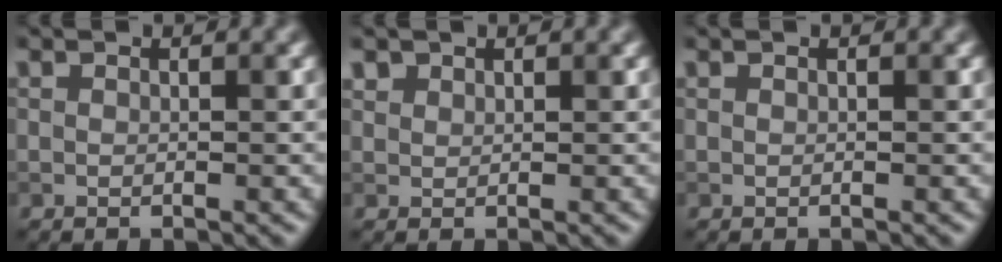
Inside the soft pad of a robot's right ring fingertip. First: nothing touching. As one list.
[{"total": 0.9, "force": [0.7, 0.6, 0.1], "torque": [0.000, 0.000, 0.015]}, {"total": 0.0}]